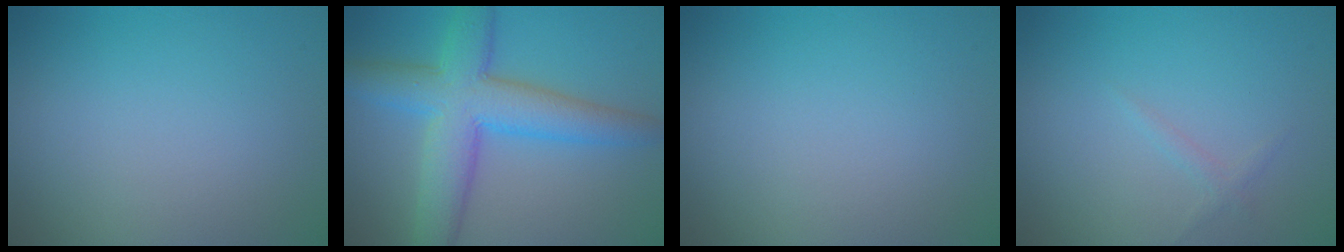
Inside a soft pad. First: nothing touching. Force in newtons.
{"total": 7.6, "press": 7.6, "slide": 0.1}
{"total": 0.0}
{"total": 0.7, "press": 0.7, "slide": 0.1}